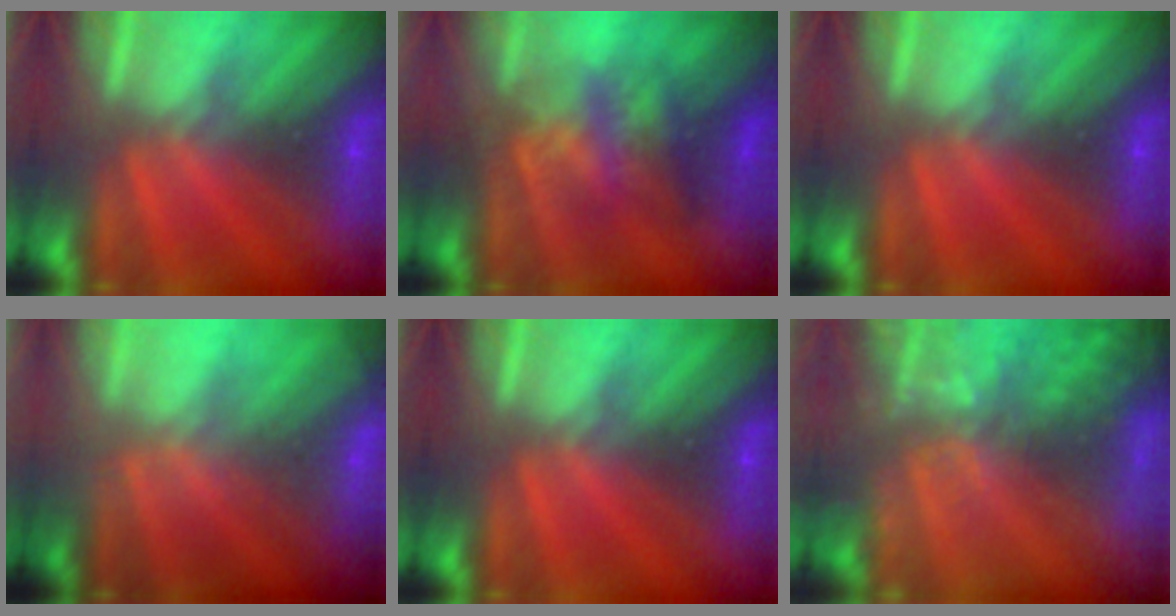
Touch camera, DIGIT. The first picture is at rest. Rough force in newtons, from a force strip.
{"total": 3.7}
{"total": 0.0}
{"total": 8.7}
{"total": 0.0}
{"total": 8.1}